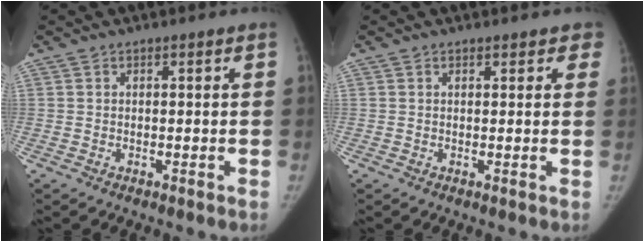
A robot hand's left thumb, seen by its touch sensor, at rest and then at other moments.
{"total": 2.7, "force": [2.1, 1.5, 0.8], "torque": [0.025, -0.004, 0.012]}